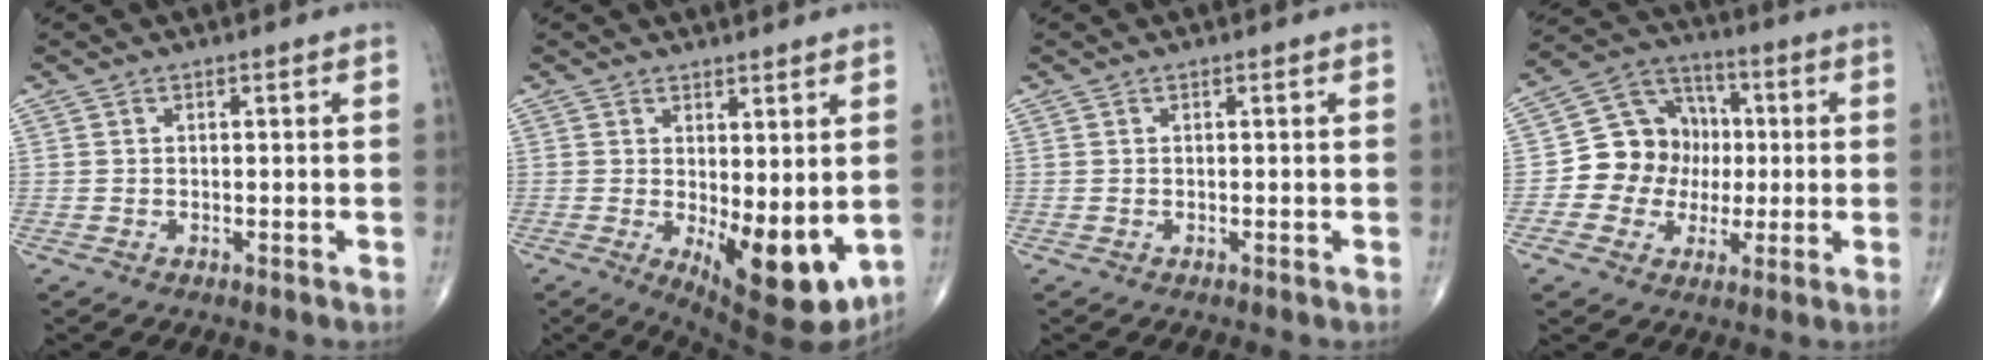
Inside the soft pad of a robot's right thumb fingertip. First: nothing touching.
{"total": 12.2, "force": [-1.1, 5.0, 11.0], "torque": [-0.143, -0.030, 0.001]}
{"total": 0.0}
{"total": 12.9, "force": [-0.5, 11.4, 5.9], "torque": [-0.051, 0.032, -0.012]}